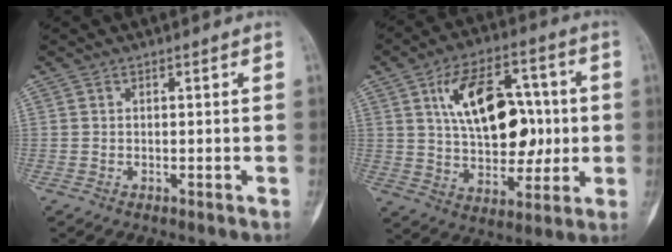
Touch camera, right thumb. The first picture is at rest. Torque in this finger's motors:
{"motor_torque": [-0.74, 2.35, 0.50, 0.33, 0.48]}